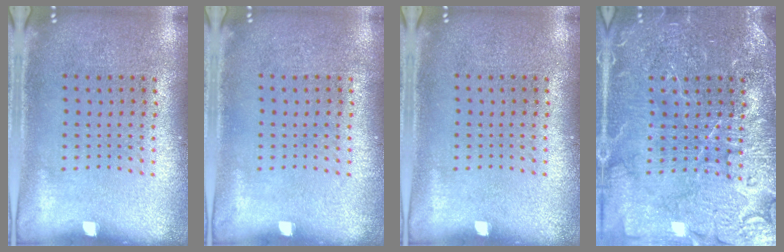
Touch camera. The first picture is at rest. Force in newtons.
{"total": 0.0}
{"total": 0.0}
{"total": 4.7, "press": 4.7, "slide": 0.7}